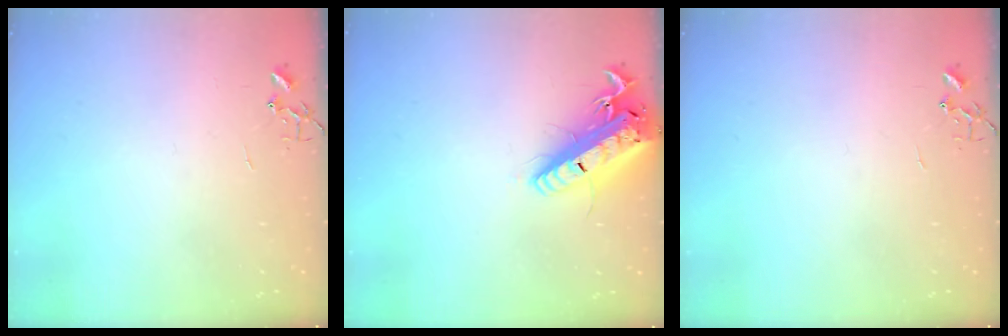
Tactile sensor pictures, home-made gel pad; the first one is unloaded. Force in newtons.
{"total": 21.8, "press": 21.4, "slide": 4.2}
{"total": 0.0}